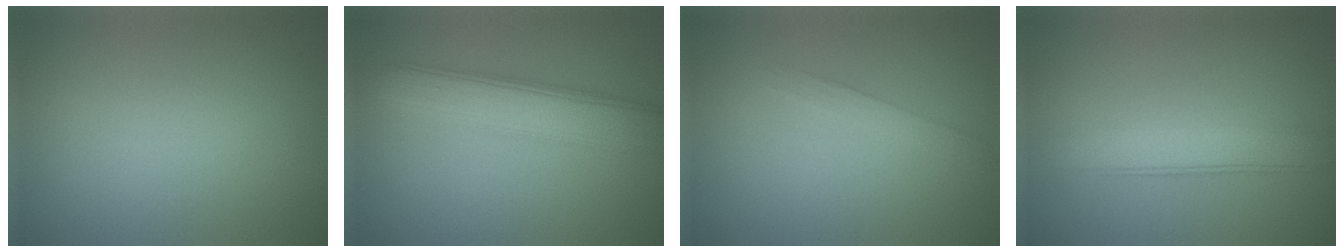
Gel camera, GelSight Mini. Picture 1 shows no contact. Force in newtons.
{"total": 5.9, "press": 5.9, "slide": 0.1}
{"total": 1.5, "press": 1.5, "slide": 0.1}
{"total": 3.8, "press": 3.8, "slide": 0.2}